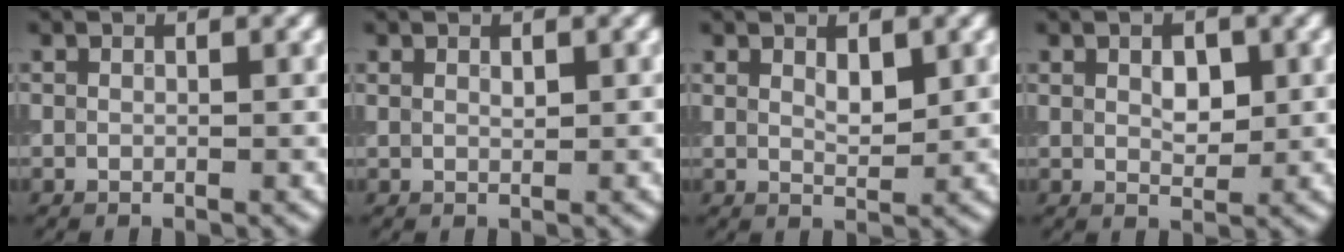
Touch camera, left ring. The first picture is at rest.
{"total": 0.7, "force": [0.4, 0.2, 0.5], "torque": [-0.010, 0.000, 0.010]}
{"total": 1.8, "force": [0.9, 0.7, 1.3], "torque": [-0.023, -0.003, 0.019]}
{"total": 2.3, "force": [0.7, 1.3, 1.8], "torque": [-0.028, 0.001, 0.012]}